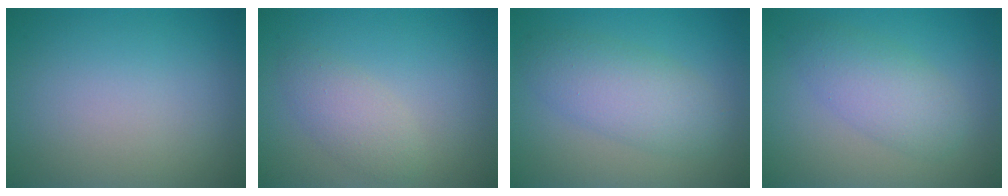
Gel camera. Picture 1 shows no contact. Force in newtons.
{"total": 2.4, "press": 2.4, "slide": 0.1}
{"total": 4.5, "press": 4.5, "slide": 0.2}
{"total": 3.7, "press": 3.7, "slide": 0.1}